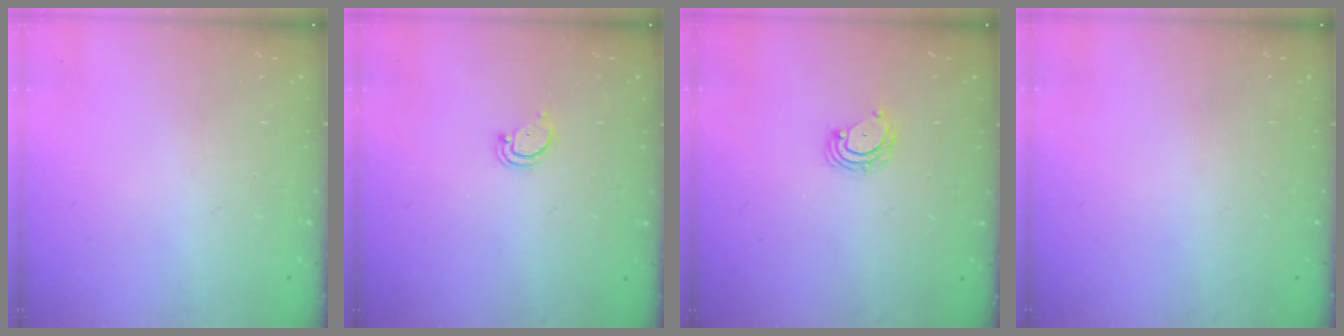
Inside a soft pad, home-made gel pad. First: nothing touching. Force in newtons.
{"total": 2.0, "press": 2.0, "slide": 0.2}
{"total": 4.1, "press": 4.1, "slide": 0.4}
{"total": 0.0}